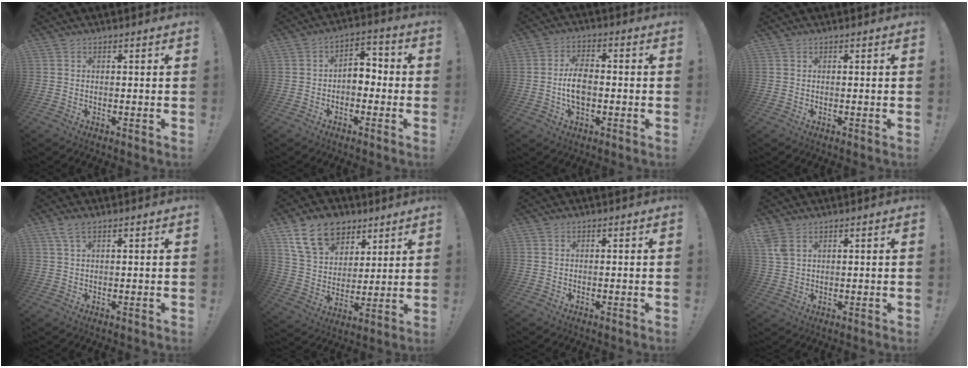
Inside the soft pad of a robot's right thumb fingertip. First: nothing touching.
{"total": 6.6, "force": [-1.3, 5.0, 4.1], "torque": [-0.061, 0.019, -0.020]}
{"total": 7.7, "force": [-1.2, 4.4, 6.2], "torque": [-0.110, 0.006, -0.023]}
{"total": 0.0}
{"total": 3.9, "force": [2.2, 1.3, 2.9], "torque": [-0.068, 0.003, 0.043]}
{"total": 16.2, "force": [9.2, 11.2, 7.2], "torque": [-0.119, -0.048, 0.177]}
{"total": 0.0}
{"total": 4.1, "force": [2.5, 2.0, 2.6], "torque": [-0.042, -0.011, 0.048]}